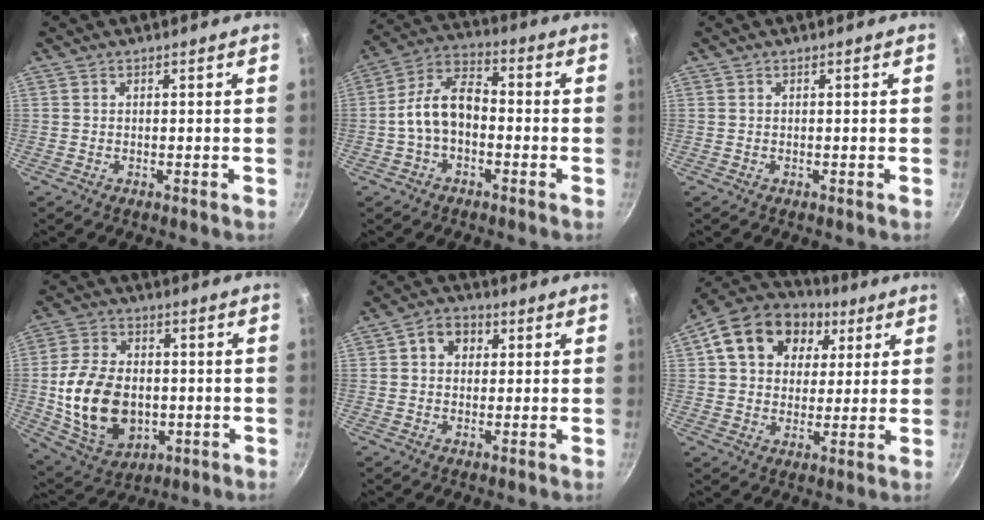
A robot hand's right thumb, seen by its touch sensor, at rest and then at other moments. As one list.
[{"total": 9.9, "force": [-1.8, 6.1, 7.6], "torque": [-0.124, 0.045, -0.047]}, {"total": 0.0}, {"total": 17.4, "force": [-1.8, 12.1, 12.3], "torque": [-0.213, 0.005, -0.019]}, {"total": 5.9, "force": [1.7, 4.6, 3.2], "torque": [-0.025, 0.007, 0.016]}, {"total": 18.3, "force": [6.3, 14.0, 10.0], "torque": [-0.162, 0.017, 0.093]}]